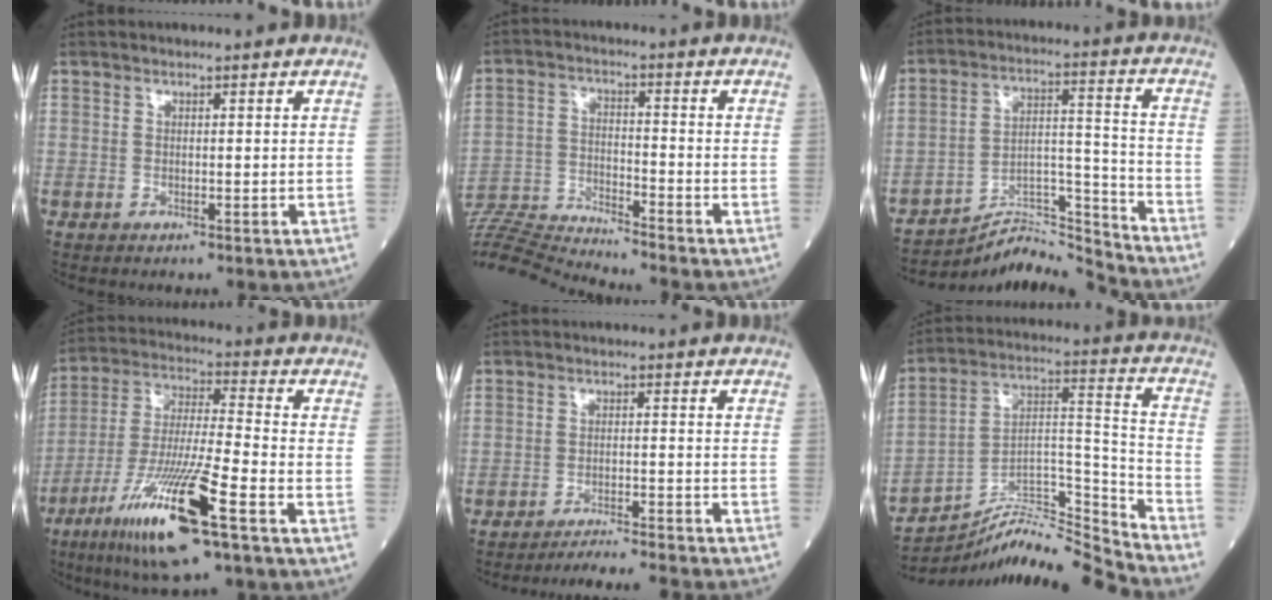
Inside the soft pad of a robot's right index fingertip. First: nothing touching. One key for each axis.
{"total": 12.6, "fx": -12.3, "fy": -2.1, "fz": 1.7, "tx": -0.034, "ty": 0.008, "tz": -0.227}
{"total": 11.2, "fx": -11.1, "fy": -1.3, "fz": -0.5, "tx": 0.011, "ty": 0.052, "tz": -0.191}
{"total": 17.5, "fx": -9.0, "fy": 1.2, "fz": 15.0, "tx": -0.311, "ty": -0.039, "tz": -0.166}
{"total": 11.7, "fx": -11.1, "fy": -1.7, "fz": 3.3, "tx": -0.023, "ty": -0.022, "tz": -0.155}
{"total": 15.5, "fx": -15.1, "fy": -1.4, "fz": 3.0, "tx": -0.040, "ty": 0.062, "tz": -0.259}